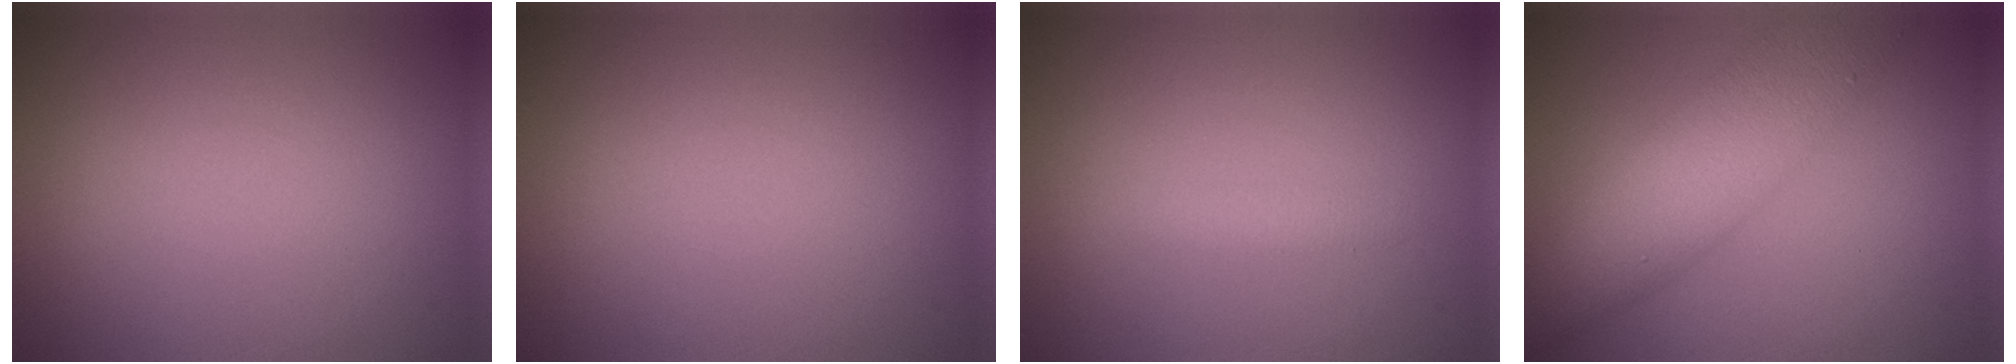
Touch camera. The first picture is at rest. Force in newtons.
{"total": 0.0}
{"total": 1.0, "press": 1.0, "slide": 0.0}
{"total": 7.2, "press": 7.2, "slide": 0.2}